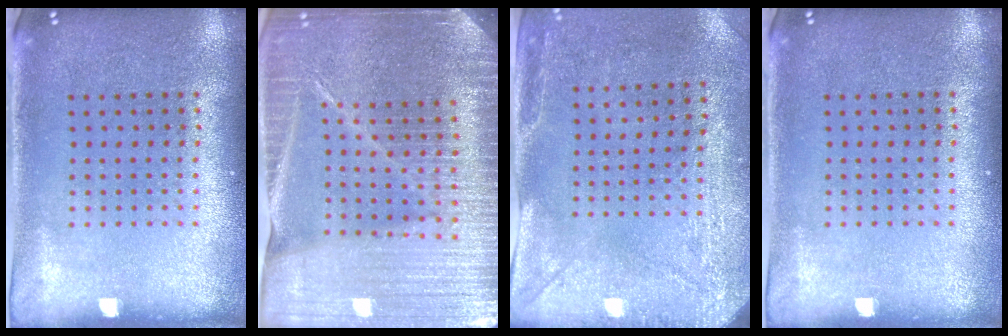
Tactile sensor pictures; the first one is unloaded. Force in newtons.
{"total": 5.1, "press": 4.6, "slide": 2.2}
{"total": 3.0, "press": 2.4, "slide": 1.9}
{"total": 0.0}